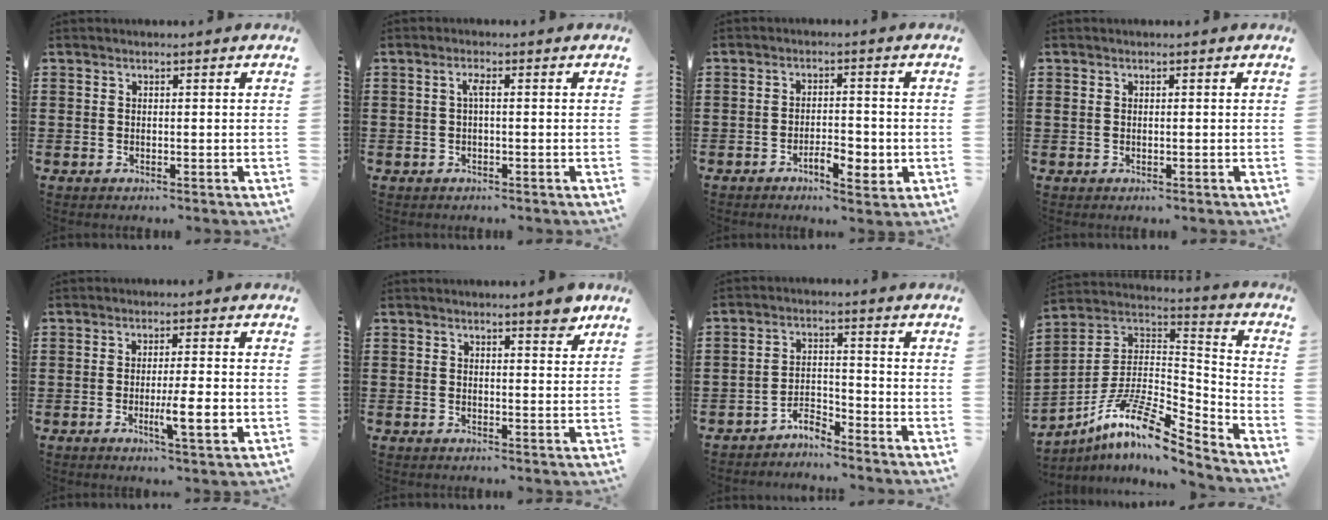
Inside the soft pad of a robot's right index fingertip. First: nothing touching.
{"total": 1.7, "force": [-0.1, 0.2, 1.7], "torque": [-0.034, 0.001, -0.003]}
{"total": 4.9, "force": [-2.2, 2.1, 3.9], "torque": [-0.053, 0.006, -0.040]}
{"total": 0.8, "force": [0.1, 0.4, 0.6], "torque": [-0.013, 0.005, 0.000]}
{"total": 6.6, "force": [-1.7, 0.8, 6.3], "torque": [-0.100, -0.008, -0.027]}
{"total": 3.3, "force": [2.8, 0.6, 1.7], "torque": [-0.022, -0.004, 0.047]}
{"total": 3.6, "force": [-3.6, 0.5, 0.4], "torque": [-0.014, 0.006, -0.074]}
{"total": 11.8, "force": [-8.0, 2.9, 8.1], "torque": [-0.168, 0.003, -0.161]}